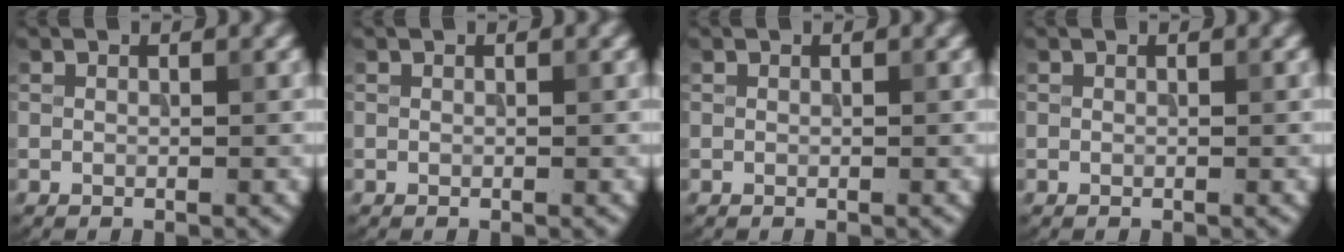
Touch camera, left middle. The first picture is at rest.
{"total": 0.0}
{"total": 0.0}
{"total": 0.0}